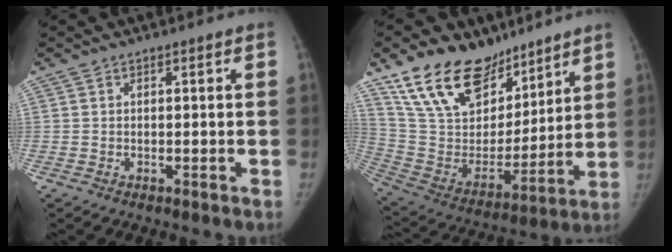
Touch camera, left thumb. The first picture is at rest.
{"total": 22.6, "force": [16.5, 12.2, 9.6], "torque": [-0.133, -0.077, 0.300]}